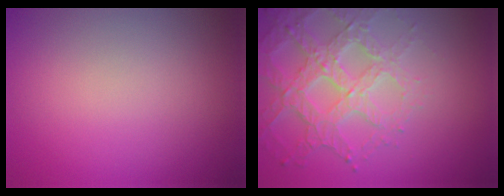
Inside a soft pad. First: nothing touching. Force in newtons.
{"total": 5.5, "press": 4.5, "slide": 3.2}